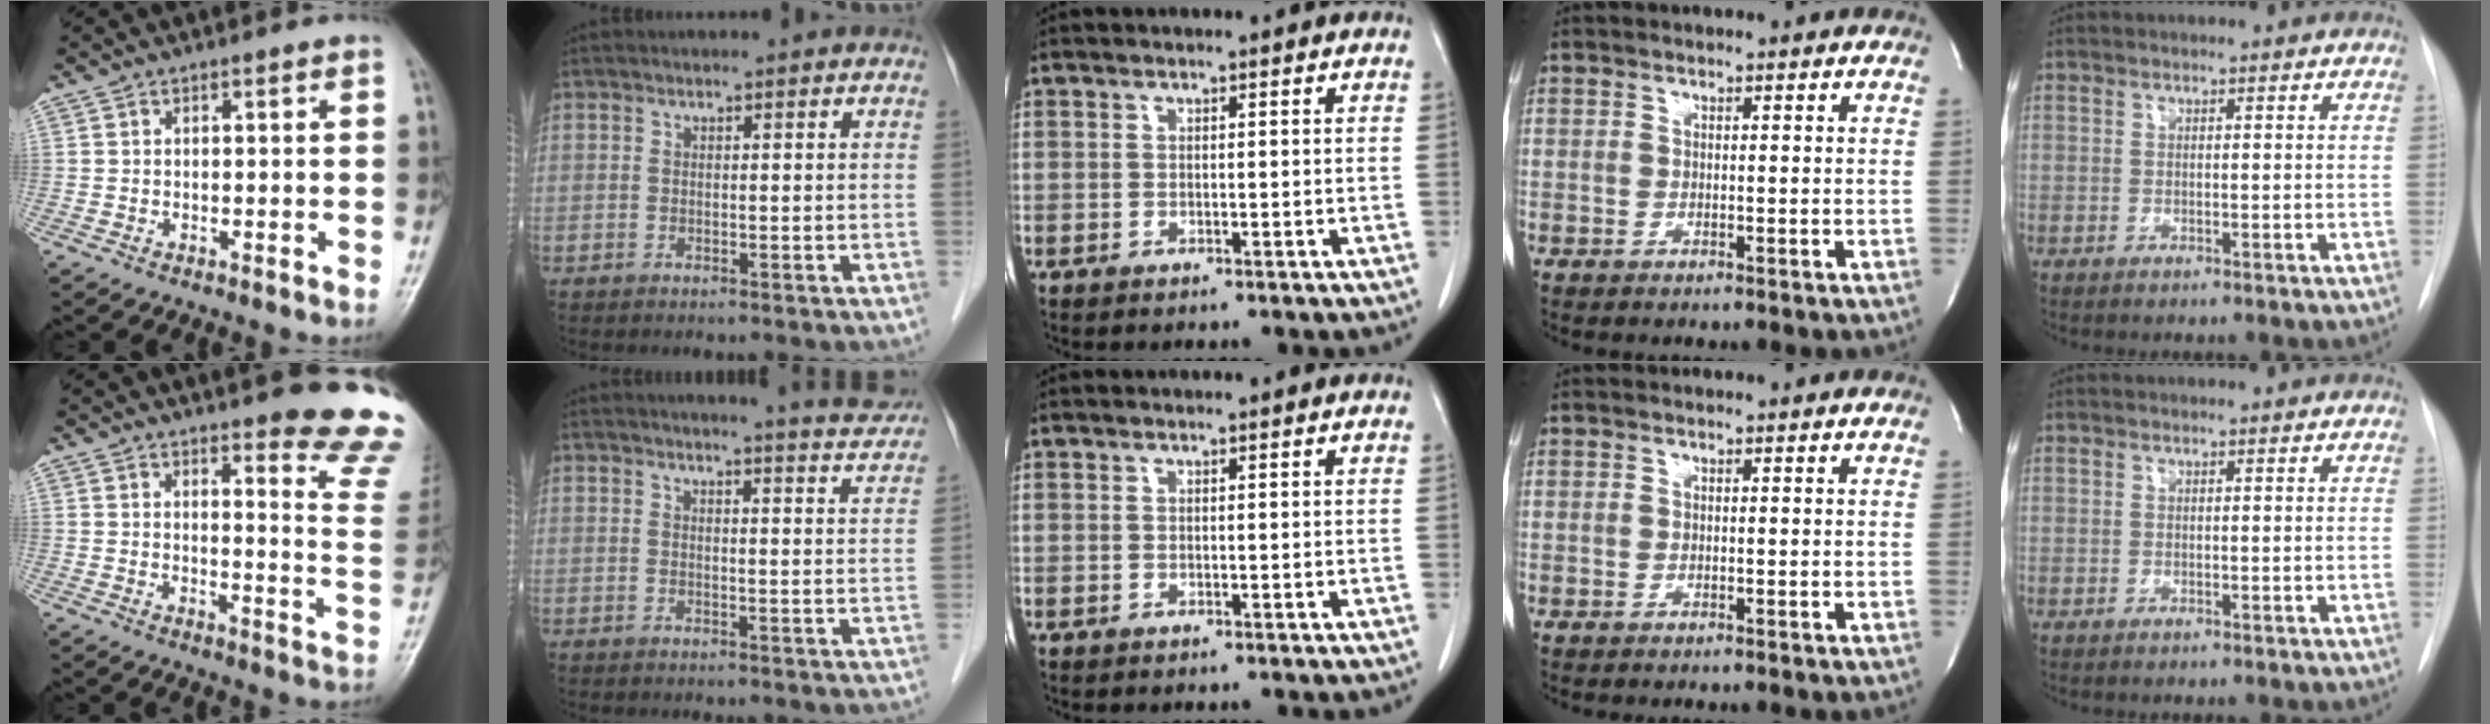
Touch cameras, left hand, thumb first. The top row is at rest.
{"thumb": {"total": 16.0, "force": [13.6, 2.4, 8.2], "torque": [-0.065, -0.124, 0.141]}, "index": {"total": 9.4, "force": [9.1, -0.4, 2.2], "torque": [-0.029, -0.030, 0.090]}}